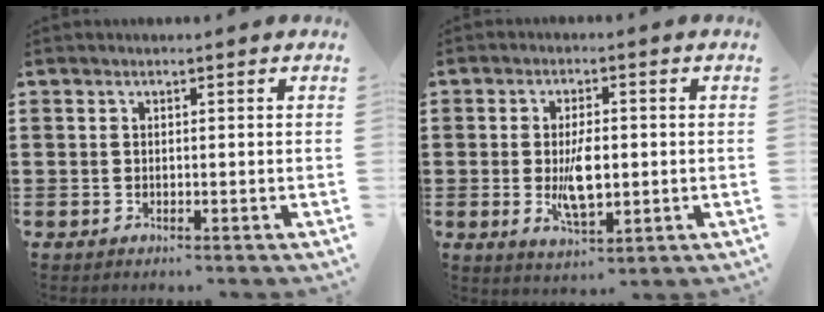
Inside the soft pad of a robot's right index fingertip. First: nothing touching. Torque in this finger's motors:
{"motor_torque": [1.84, 0.30, 0.82, 0.21]}